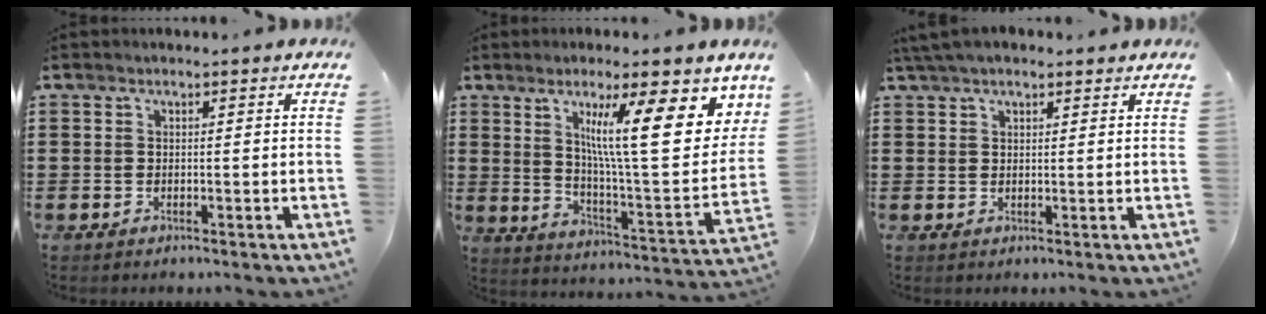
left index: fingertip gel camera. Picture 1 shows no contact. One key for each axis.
{"total": 16.3, "fx": 7.8, "fy": 3.3, "fz": 13.9, "tx": -0.236, "ty": -0.033, "tz": 0.122}
{"total": 3.6, "fx": 3.0, "fy": 1.2, "fz": 1.5, "tx": -0.037, "ty": 0.001, "tz": 0.058}